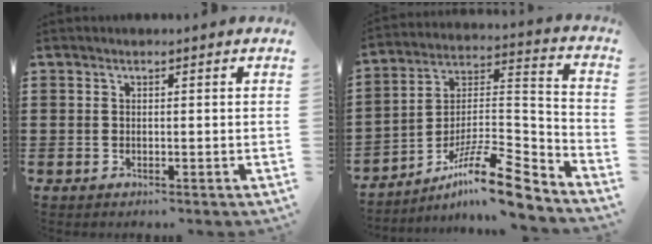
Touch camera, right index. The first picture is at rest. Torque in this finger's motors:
{"motor_torque": [1.10, -1.04, 0.22, 0.07]}